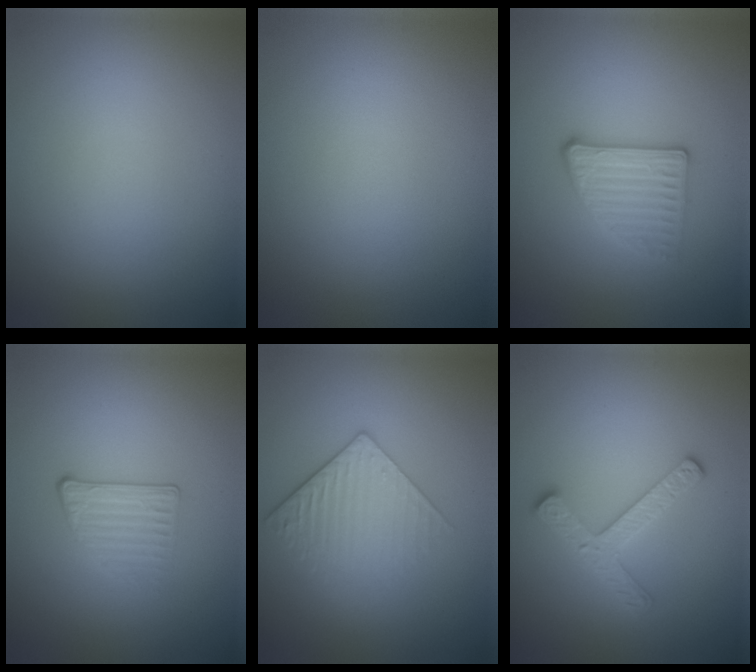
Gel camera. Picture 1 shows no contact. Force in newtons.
{"total": 0.0}
{"total": 2.8, "press": 2.5, "slide": 1.2}
{"total": 1.6, "press": 1.1, "slide": 1.1}
{"total": 2.9, "press": 2.6, "slide": 1.4}
{"total": 2.9, "press": 2.8, "slide": 0.6}